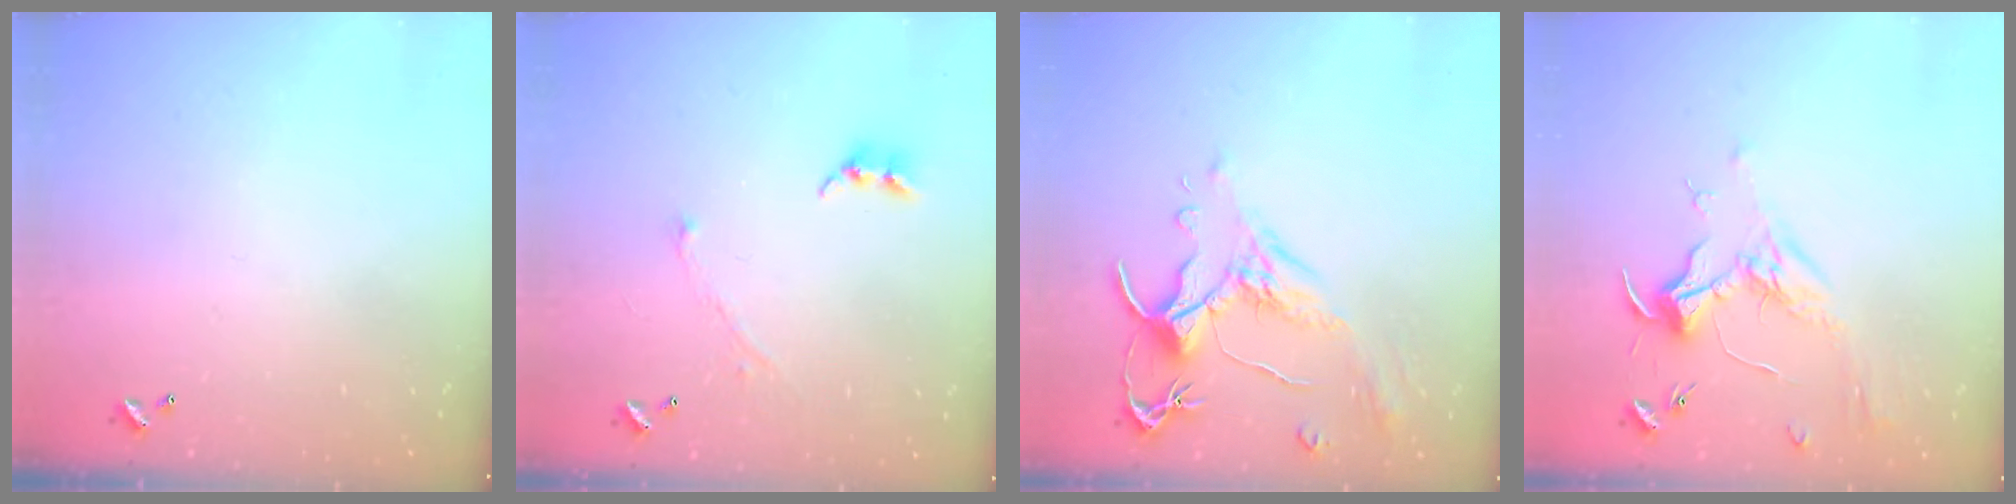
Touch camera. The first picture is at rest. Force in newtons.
{"total": 2.9, "press": 2.9, "slide": 0.4}
{"total": 1.6, "press": 1.1, "slide": 1.1}
{"total": 1.8, "press": 1.6, "slide": 0.7}